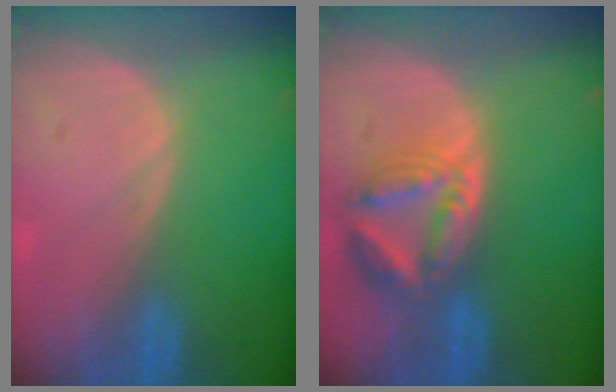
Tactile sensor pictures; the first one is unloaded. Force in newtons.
{"total": 8.0, "press": 7.0, "slide": 3.9}